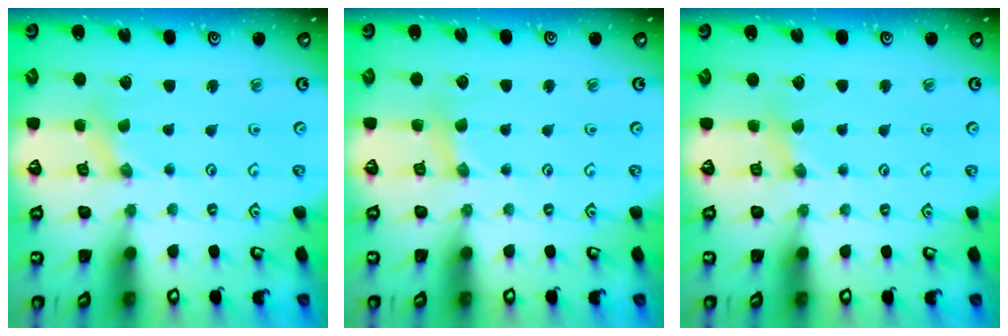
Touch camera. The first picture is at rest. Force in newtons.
{"total": 2.7, "press": 2.7, "slide": 0.4}
{"total": 1.9, "press": 1.9, "slide": 0.4}